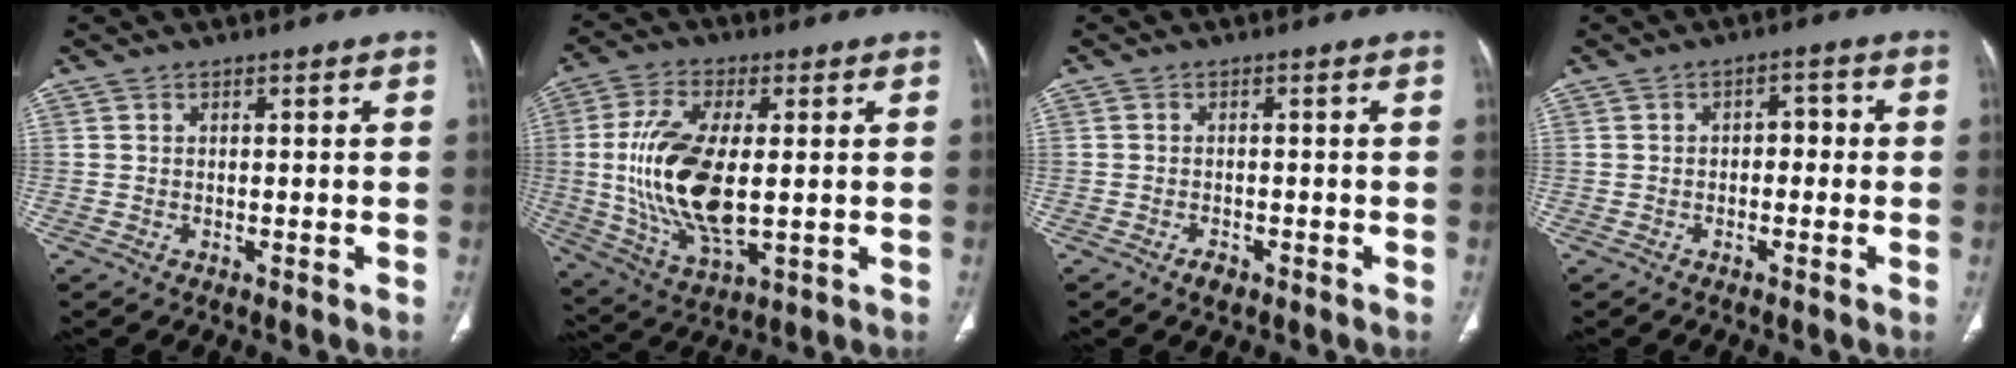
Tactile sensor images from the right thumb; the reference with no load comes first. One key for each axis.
{"total": 17.6, "fx": 0.2, "fy": 7.7, "fz": 15.8, "tx": -0.324, "ty": -0.016, "tz": 0.014}
{"total": 1.7, "fx": -1.1, "fy": 1.0, "fz": 0.8, "tx": -0.015, "ty": 0.005, "tz": -0.017}
{"total": 2.9, "fx": -0.3, "fy": 1.9, "fz": 2.2, "tx": -0.015, "ty": 0.015, "tz": -0.012}